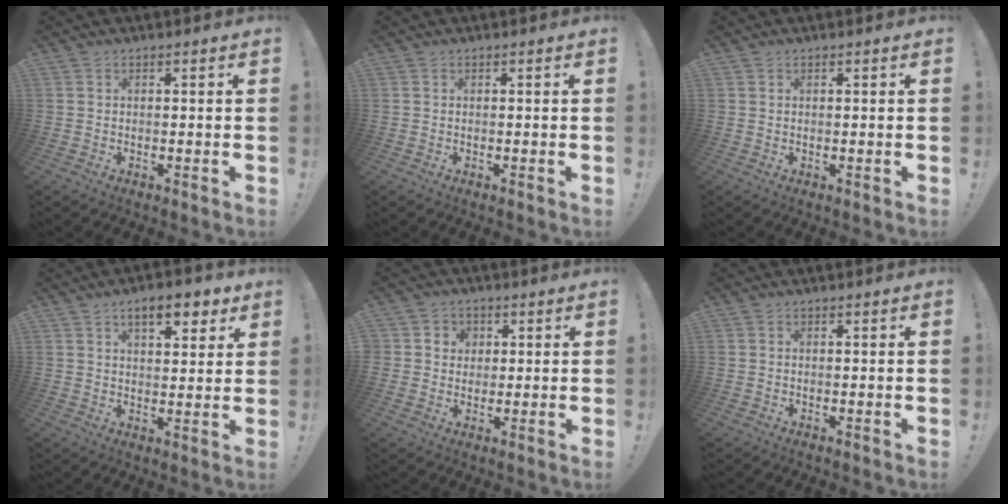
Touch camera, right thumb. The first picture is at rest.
{"total": 0.0}
{"total": 0.5, "force": [0.4, 0.2, 0.1], "torque": [-0.002, 0.000, 0.009]}
{"total": 8.5, "force": [5.0, 3.4, 6.0], "torque": [-0.084, -0.016, 0.086]}
{"total": 4.3, "force": [0.9, 4.2, 0.7], "torque": [-0.015, -0.002, 0.017]}
{"total": 0.0}